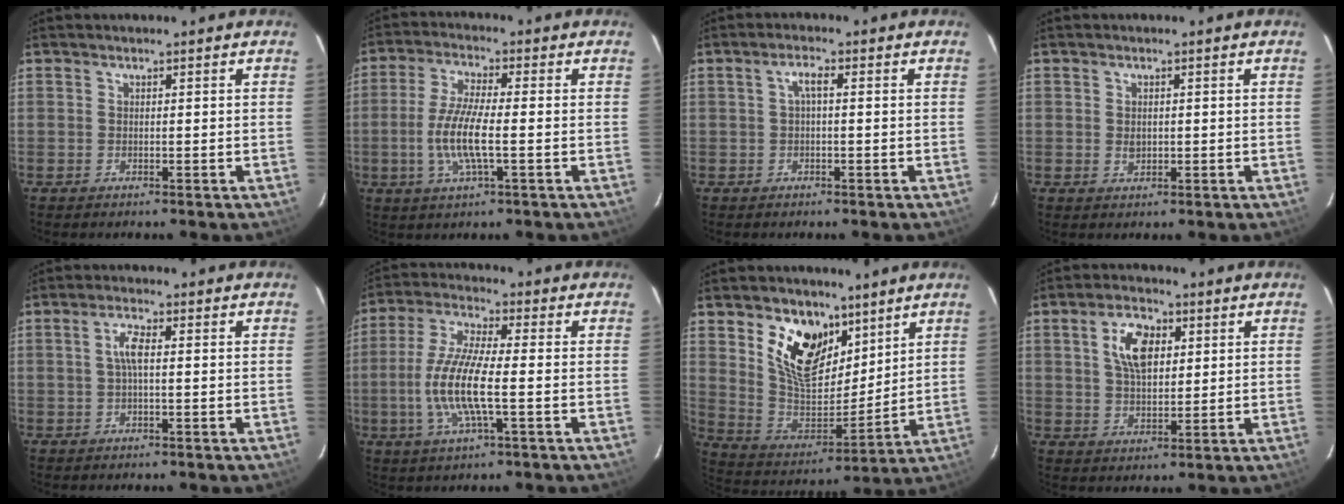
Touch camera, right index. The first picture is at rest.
{"total": 9.0, "force": [-1.9, 1.6, 8.6], "torque": [-0.176, -0.006, -0.040]}
{"total": 2.1, "force": [0.1, 0.5, 2.0], "torque": [-0.042, 0.009, 0.002]}
{"total": 1.7, "force": [0.0, 1.3, 1.1], "torque": [-0.018, 0.001, 0.001]}
{"total": 3.1, "force": [0.1, 0.8, 3.0], "torque": [-0.063, 0.006, 0.003]}
{"total": 11.6, "force": [-2.2, 2.2, 11.1], "torque": [-0.232, -0.005, -0.046]}
{"total": 15.9, "force": [8.8, 9.4, 9.3], "torque": [-0.183, -0.003, 0.169]}
{"total": 8.0, "force": [2.5, 4.3, 6.2], "torque": [-0.115, 0.016, 0.048]}